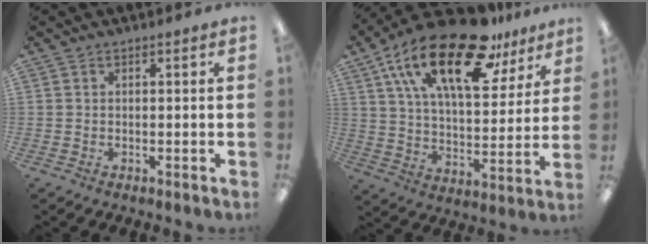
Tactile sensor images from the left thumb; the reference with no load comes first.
{"total": 25.2, "force": [15.4, 10.3, 17.2], "torque": [-0.295, -0.080, 0.261]}